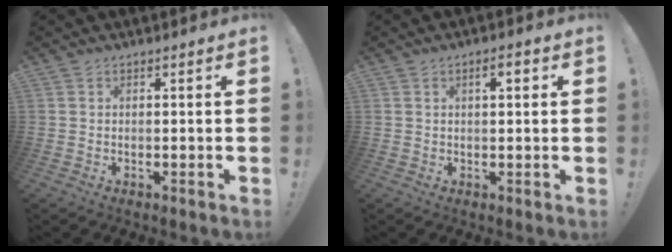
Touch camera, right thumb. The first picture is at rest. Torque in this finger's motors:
{"motor_torque": [-0.04, 0.13, 0.02, -0.02, -0.02]}